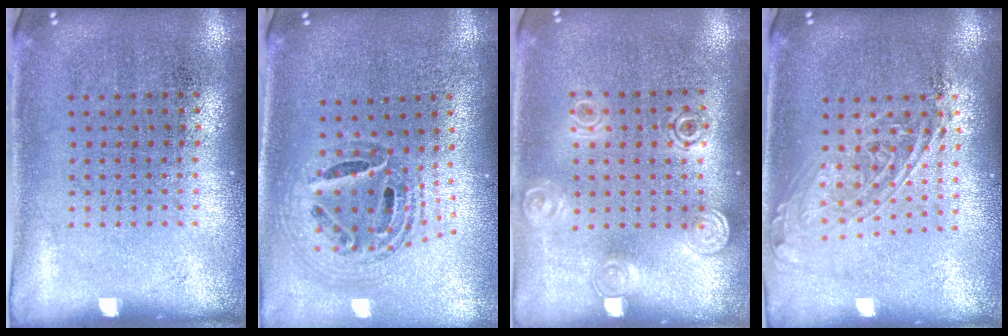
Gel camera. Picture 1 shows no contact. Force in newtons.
{"total": 1.3, "press": 1.2, "slide": 0.5}
{"total": 1.4, "press": 1.3, "slide": 0.6}
{"total": 1.6, "press": 1.3, "slide": 0.9}